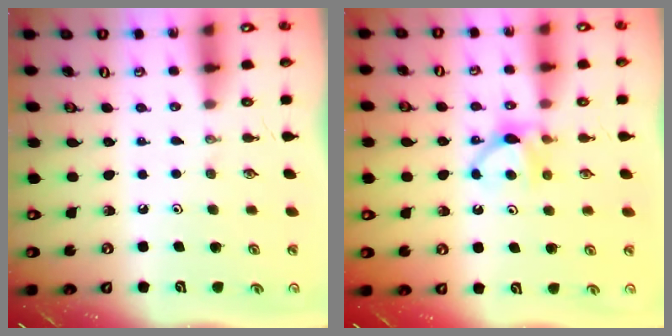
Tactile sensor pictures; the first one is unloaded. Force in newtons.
{"total": 5.9, "press": 5.8, "slide": 0.8}